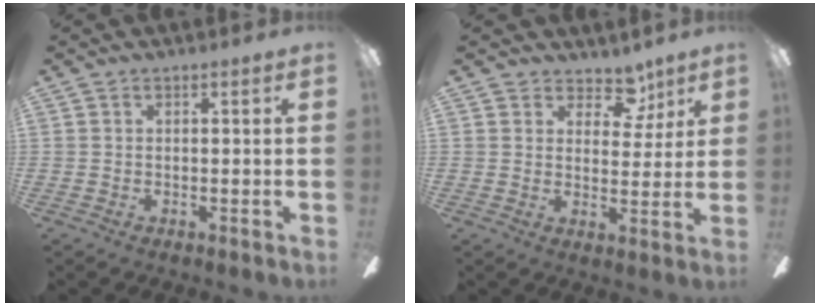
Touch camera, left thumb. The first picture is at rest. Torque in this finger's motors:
{"motor_torque": [-0.03, -0.03, -0.45, 0.13, -0.03]}